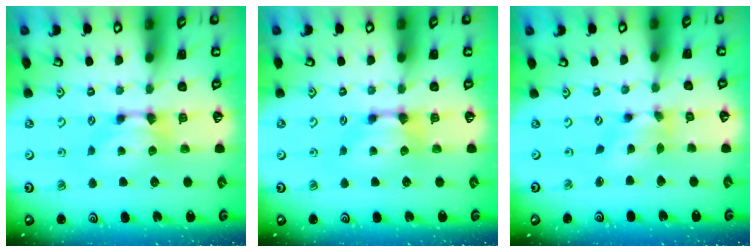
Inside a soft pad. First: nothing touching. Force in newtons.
{"total": 0.0}
{"total": 2.9, "press": 2.4, "slide": 1.6}